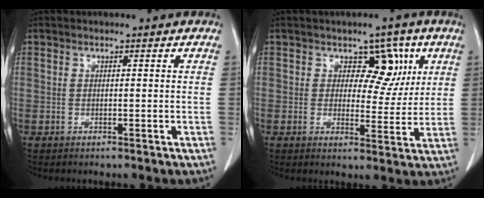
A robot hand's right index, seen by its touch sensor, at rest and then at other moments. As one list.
[{"total": 6.4, "force": [2.5, 4.3, 3.9], "torque": [-0.032, 0.006, 0.034]}]